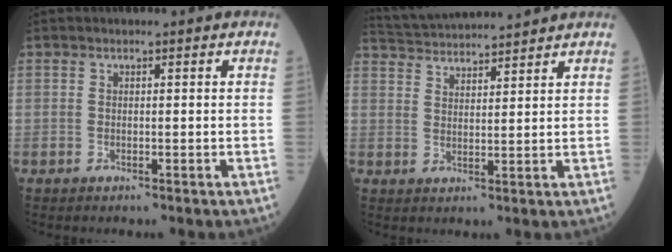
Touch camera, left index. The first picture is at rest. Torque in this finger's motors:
{"motor_torque": [-0.06, -0.34, 0.00, 0.00]}